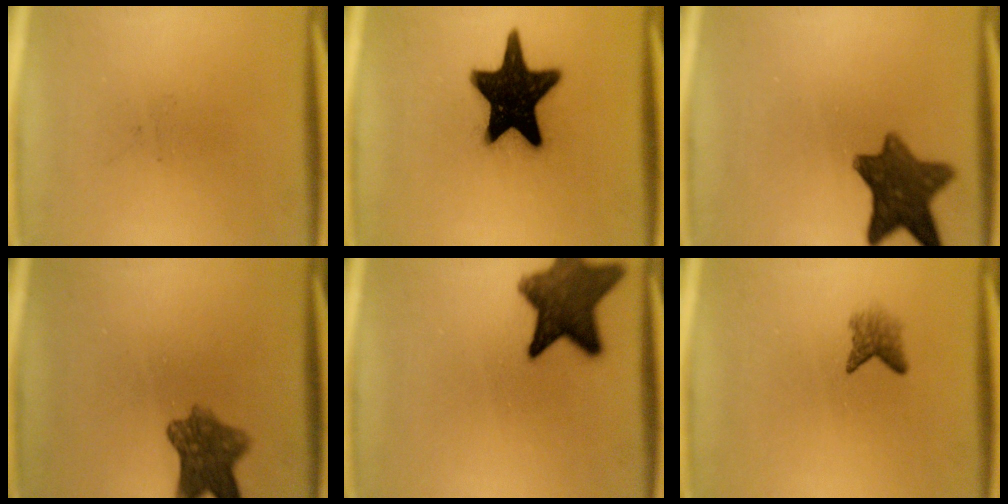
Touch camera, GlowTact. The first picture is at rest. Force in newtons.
{"total": 19.4}
{"total": 10.1}
{"total": 7.3}
{"total": 11.6}
{"total": 2.2}